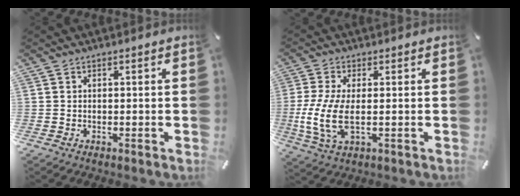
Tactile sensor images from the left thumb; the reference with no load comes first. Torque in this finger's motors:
{"motor_torque": [0.67, 1.77, 0.89, -0.55, 0.51]}